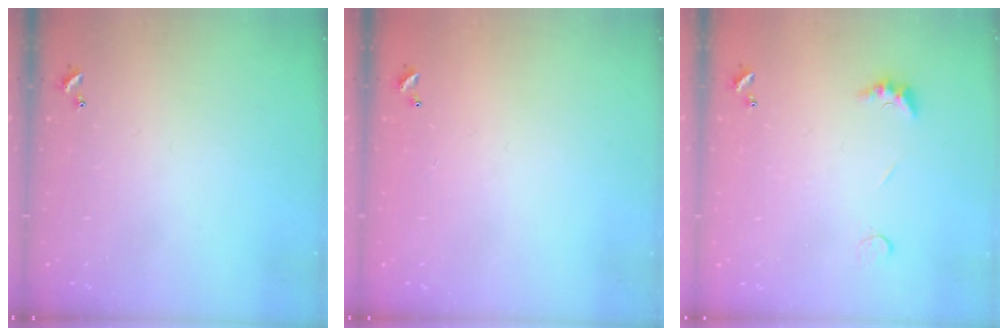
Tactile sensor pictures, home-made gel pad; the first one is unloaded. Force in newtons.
{"total": 3.0, "press": 3.0, "slide": 0.1}
{"total": 2.5, "press": 2.4, "slide": 0.7}